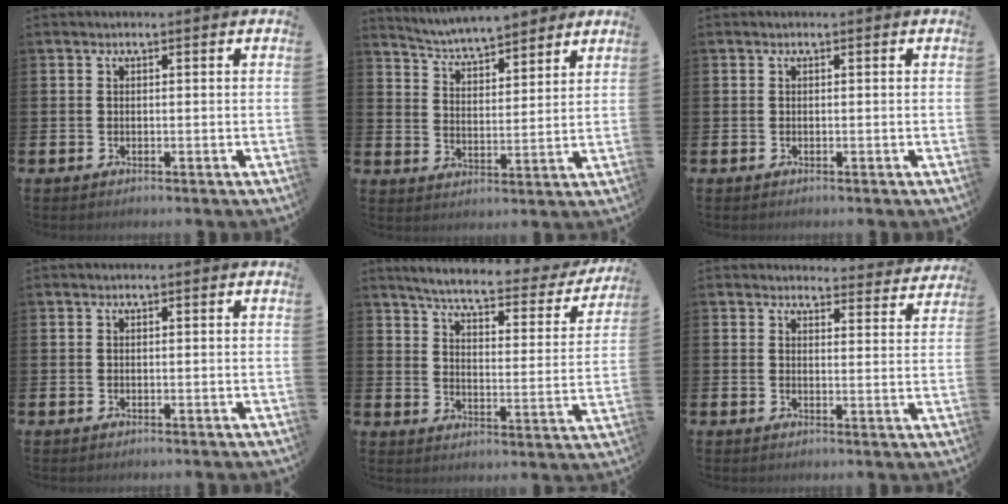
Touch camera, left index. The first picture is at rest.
{"total": 5.3, "force": [5.2, 0.6, 0.7], "torque": [-0.042, -0.037, 0.090]}
{"total": 0.0}
{"total": 0.0}
{"total": 5.5, "force": [4.9, 0.9, 2.3], "torque": [-0.066, -0.037, 0.073]}
{"total": 3.5, "force": [3.4, 0.6, 0.1], "torque": [0.005, -0.030, 0.057]}